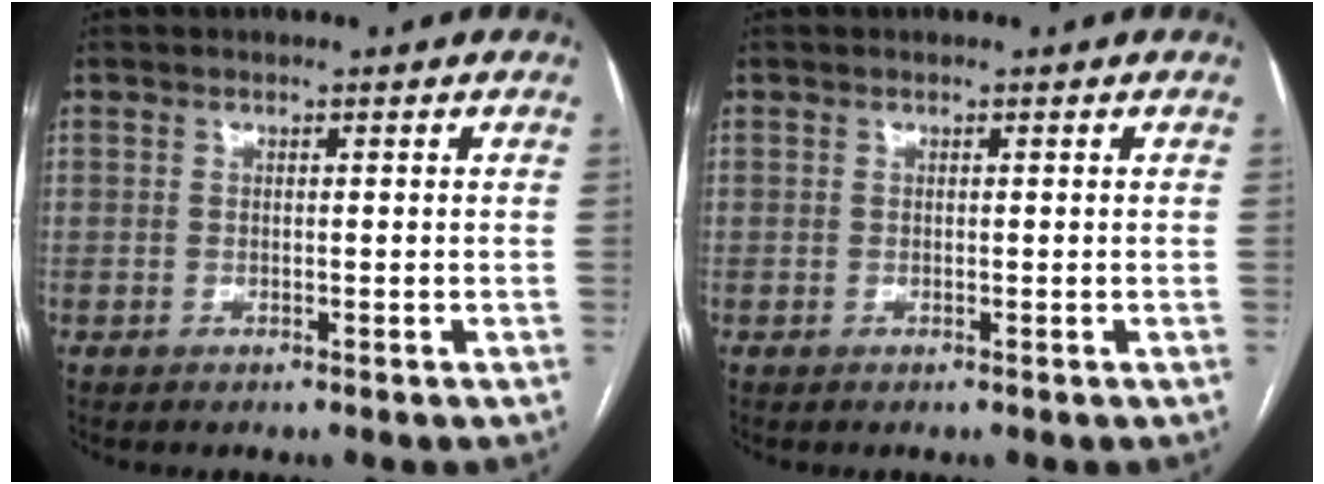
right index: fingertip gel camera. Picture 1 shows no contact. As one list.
[{"total": 0.0}]